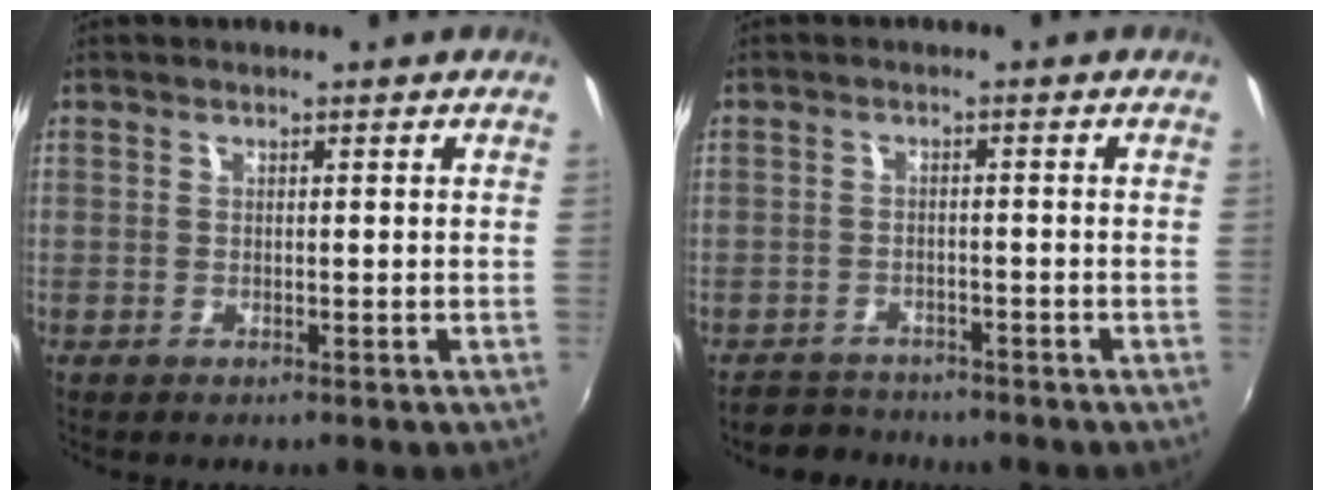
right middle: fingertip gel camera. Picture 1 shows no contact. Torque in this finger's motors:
{"motor_torque": [-0.13, -0.30, -0.39, -0.07]}